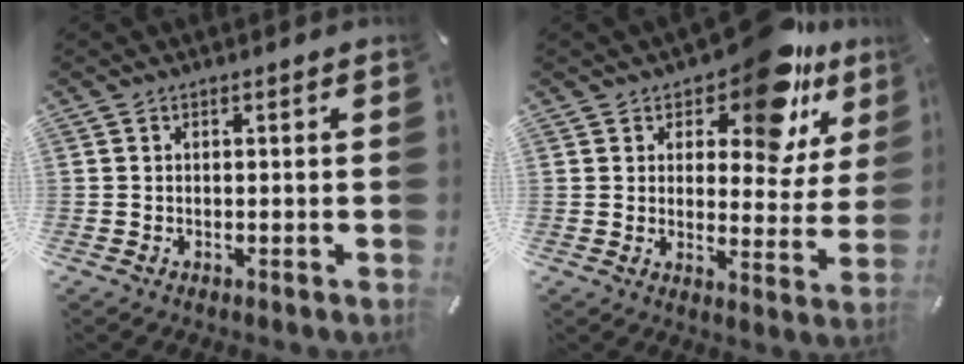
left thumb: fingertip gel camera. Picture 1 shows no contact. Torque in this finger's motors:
{"motor_torque": [2.13, 2.54, 1.65, -1.12, 0.05]}